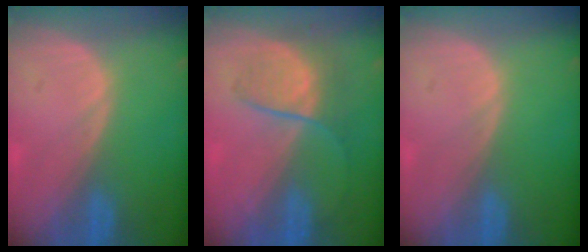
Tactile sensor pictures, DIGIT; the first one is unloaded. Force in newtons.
{"total": 6.4, "press": 6.0, "slide": 2.3}
{"total": 0.0}